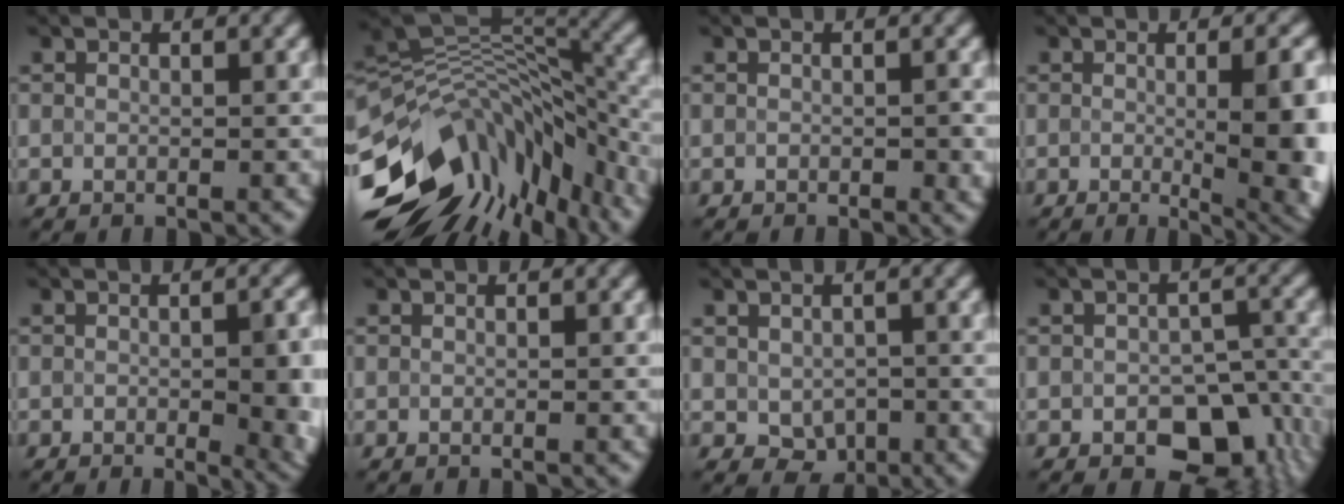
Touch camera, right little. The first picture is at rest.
{"total": 14.5, "force": [-6.1, 7.4, 10.8], "torque": [-0.204, 0.016, -0.080]}
{"total": 0.6, "force": [-0.4, -0.3, 0.3], "torque": [-0.011, 0.002, 0.005]}
{"total": 6.7, "force": [-0.5, 1.4, 6.6], "torque": [-0.072, -0.003, 0.009]}
{"total": 5.2, "force": [-0.9, 1.3, 5.0], "torque": [-0.055, -0.007, 0.006]}
{"total": 0.0}
{"total": 1.6, "force": [-0.7, 1.2, 0.9], "torque": [-0.019, -0.009, 0.008]}
{"total": 6.2, "force": [-3.0, 3.7, 4.0], "torque": [-0.050, -0.013, -0.026]}